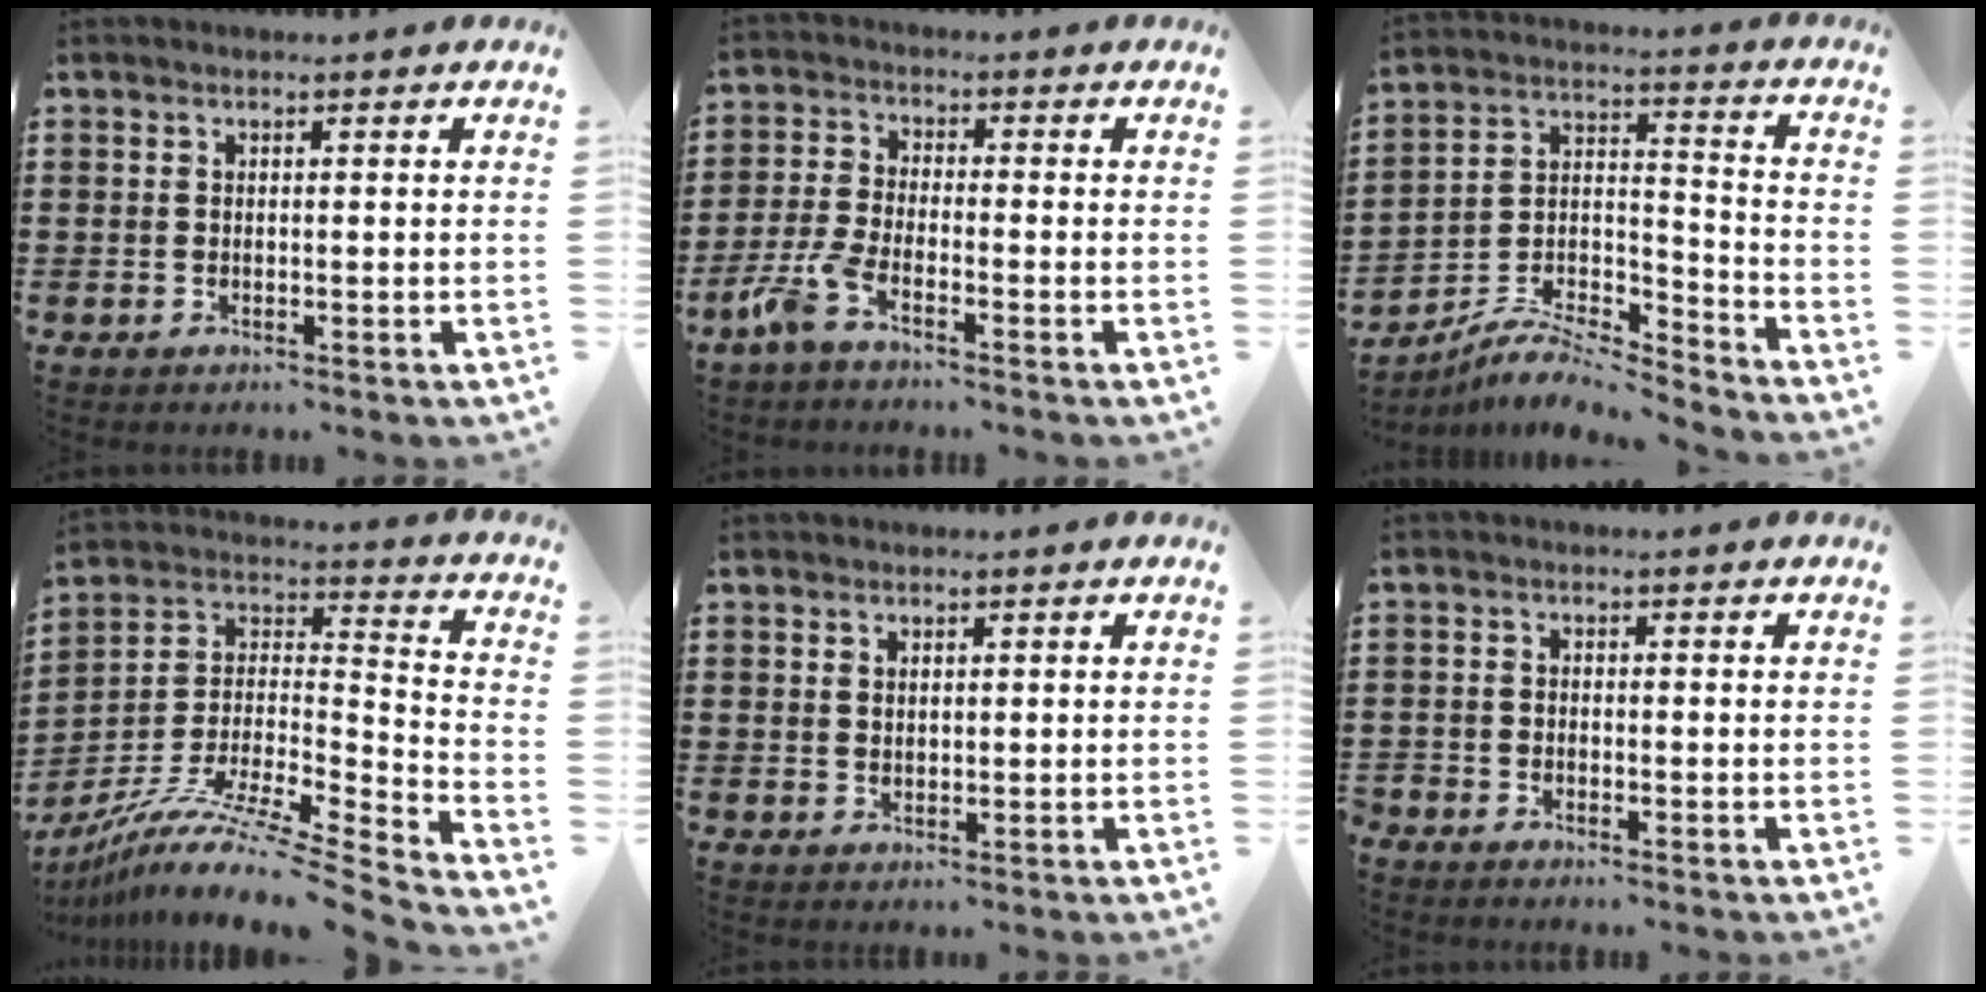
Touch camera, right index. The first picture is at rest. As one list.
[{"total": 5.1, "force": [-3.5, 0.9, 3.6], "torque": [-0.102, -0.016, -0.071]}, {"total": 7.6, "force": [-7.2, 1.4, 2.1], "torque": [-0.041, 0.008, -0.142]}, {"total": 10.4, "force": [-8.4, 0.3, 6.0], "torque": [-0.108, -0.006, -0.165]}, {"total": 1.0, "force": [0.8, 0.6, 0.3], "torque": [-0.008, 0.003, 0.016]}, {"total": 1.2, "force": [-1.1, 0.4, 0.0], "torque": [-0.001, 0.004, -0.025]}]